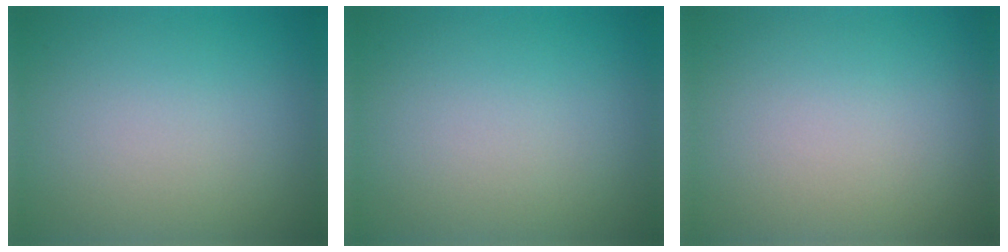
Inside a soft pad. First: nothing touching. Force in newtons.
{"total": 0.0}
{"total": 0.0}